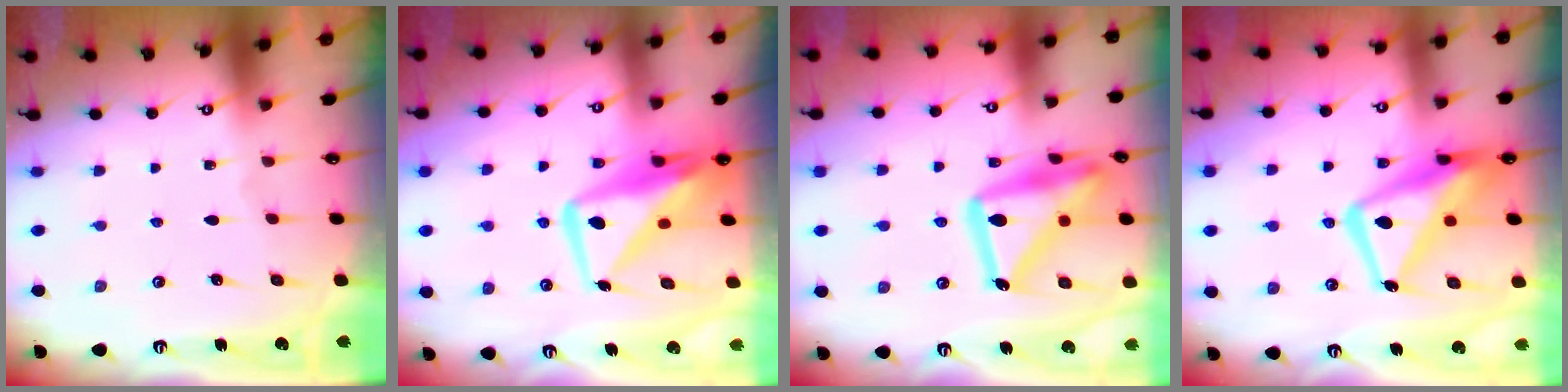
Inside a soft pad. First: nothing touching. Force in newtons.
{"total": 12.9, "press": 12.8, "slide": 1.5}
{"total": 22.8, "press": 22.8, "slide": 1.8}
{"total": 15.3, "press": 15.2, "slide": 1.5}